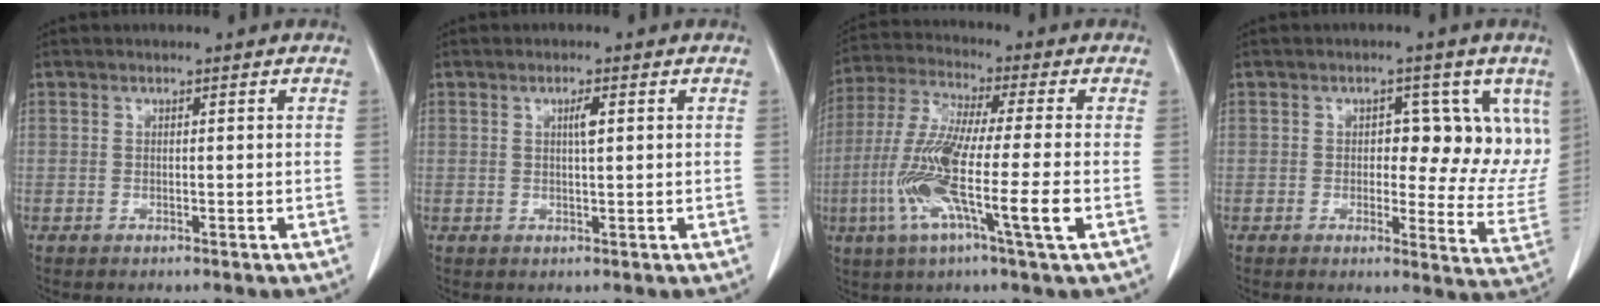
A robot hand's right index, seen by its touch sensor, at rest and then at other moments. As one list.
[{"total": 1.9, "force": [0.6, 0.2, 1.8], "torque": [-0.032, 0.001, 0.009]}, {"total": 14.9, "force": [-3.8, 0.2, 14.4], "torque": [-0.288, -0.023, -0.080]}, {"total": 10.1, "force": [2.9, 5.3, 8.1], "torque": [-0.075, 0.003, 0.034]}]